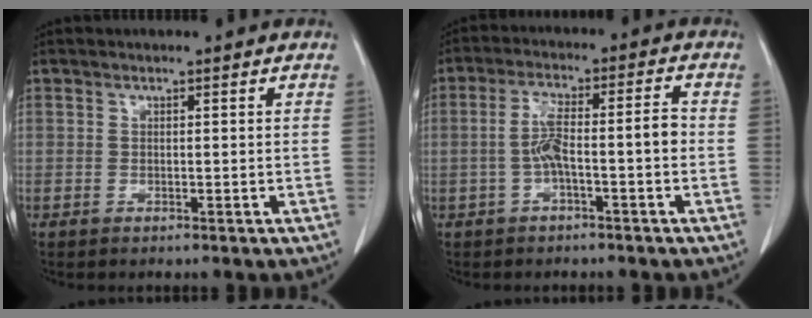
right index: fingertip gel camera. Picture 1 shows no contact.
{"total": 6.8, "force": [-1.3, 1.0, 6.6], "torque": [-0.124, 0.028, -0.023]}